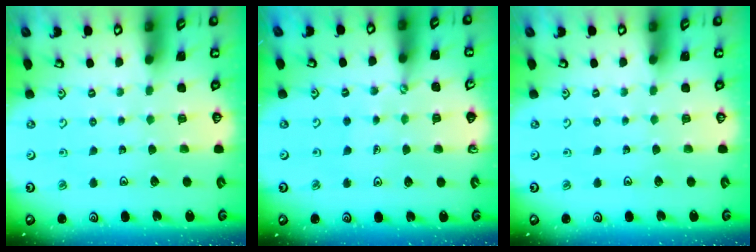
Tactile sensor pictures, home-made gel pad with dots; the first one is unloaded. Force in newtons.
{"total": 1.1, "press": 1.1, "slide": 0.1}
{"total": 0.0}